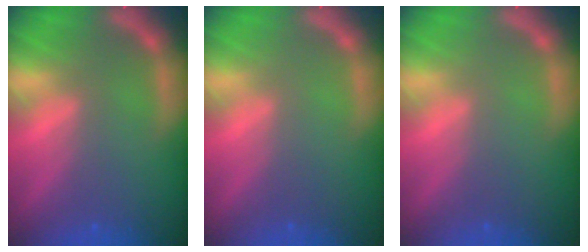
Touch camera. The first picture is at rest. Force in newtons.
{"total": 0.0}
{"total": 0.0}